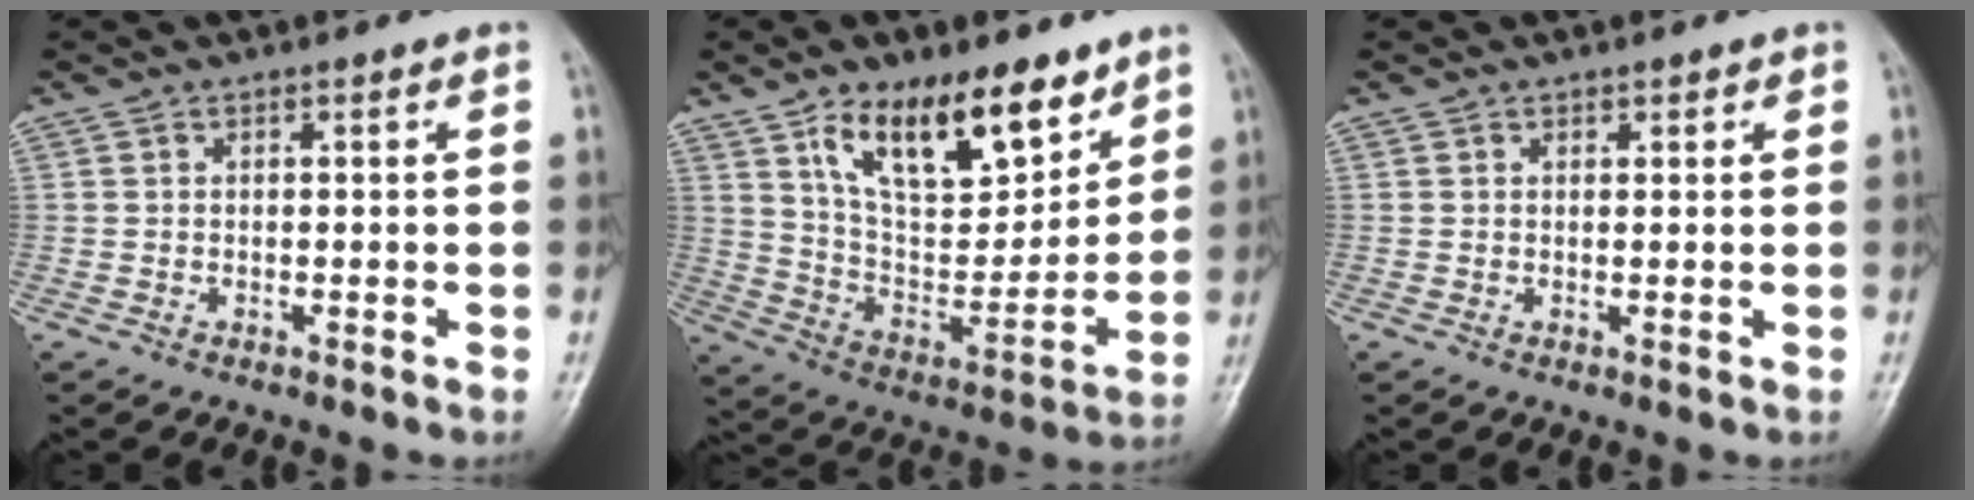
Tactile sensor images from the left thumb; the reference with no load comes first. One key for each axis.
{"total": 19.5, "fx": 11.7, "fy": 8.9, "fz": 12.7, "tx": -0.151, "ty": -0.062, "tz": 0.210}
{"total": 1.1, "fx": 0.7, "fy": 0.7, "fz": 0.5, "tx": 0.006, "ty": -0.003, "tz": 0.007}